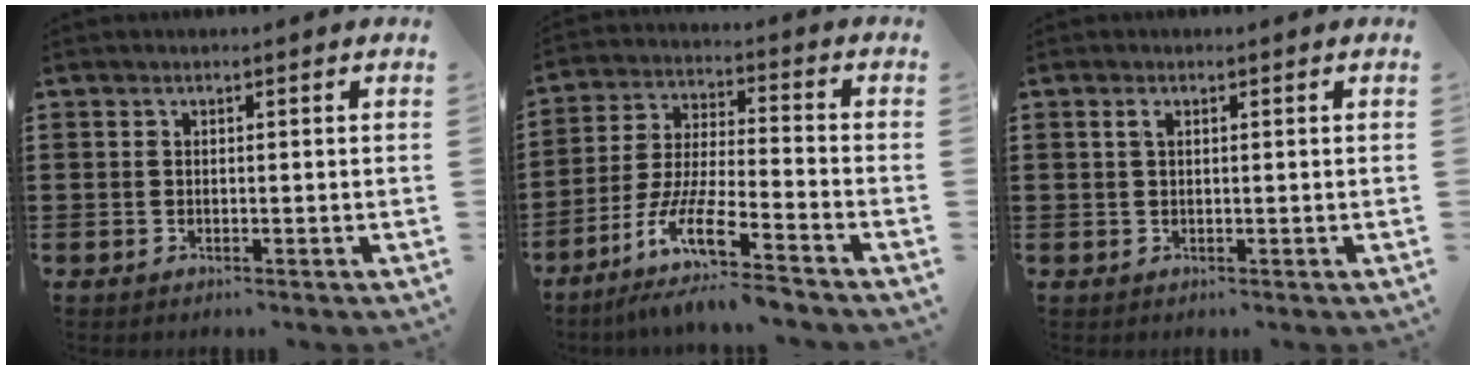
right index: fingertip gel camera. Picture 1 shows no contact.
{"total": 10.7, "force": [-8.1, 1.0, 6.9], "torque": [-0.155, -0.004, -0.165]}
{"total": 1.0, "force": [0.3, 0.5, 0.8], "torque": [-0.018, 0.004, 0.004]}